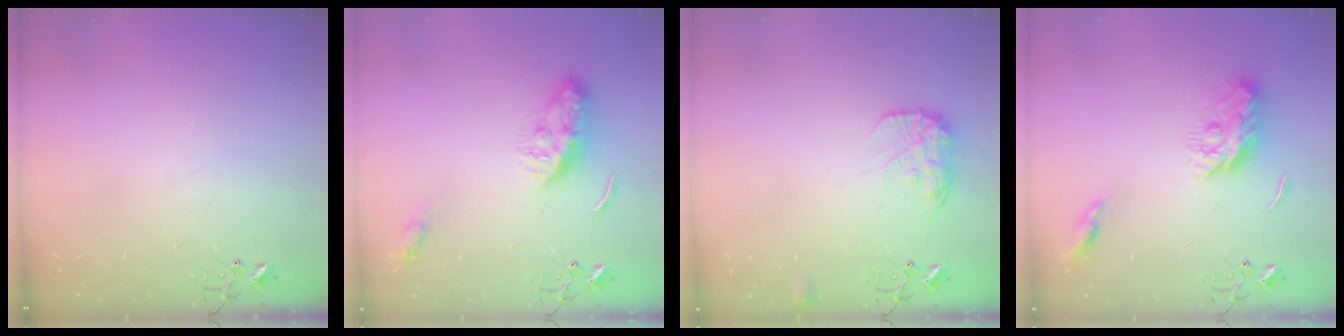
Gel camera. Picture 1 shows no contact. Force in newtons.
{"total": 10.9, "press": 10.9, "slide": 0.2}
{"total": 12.0, "press": 12.0, "slide": 0.6}
{"total": 11.1, "press": 11.0, "slide": 0.8}